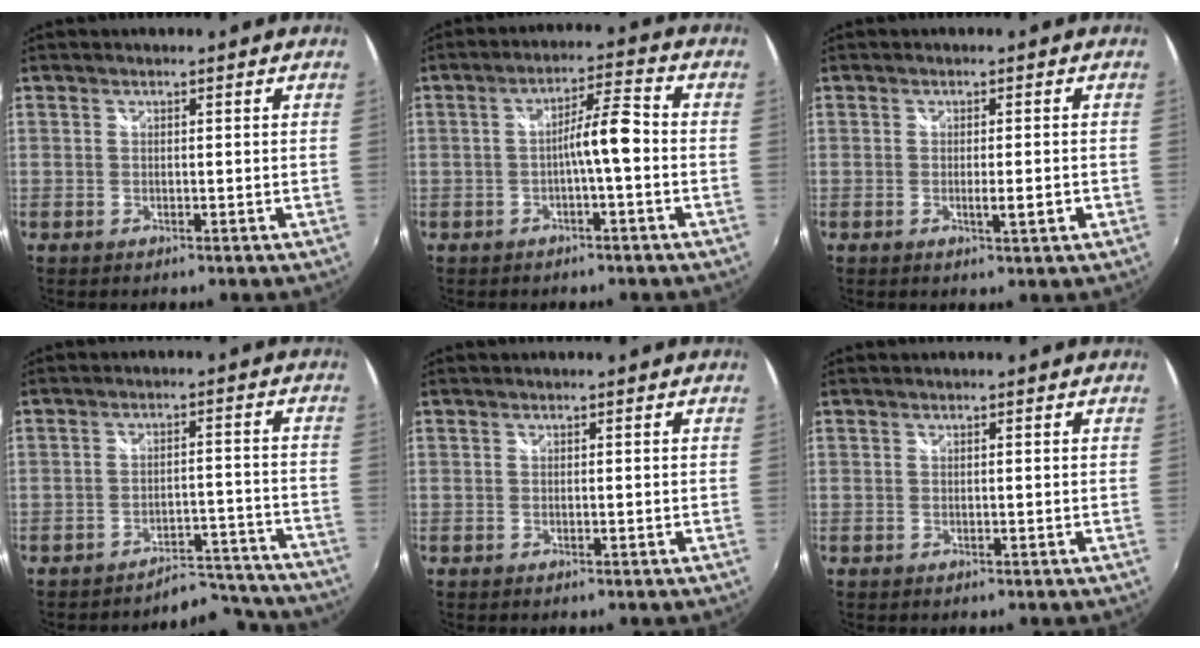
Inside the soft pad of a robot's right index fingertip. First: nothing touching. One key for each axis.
{"total": 5.7, "fx": -1.5, "fy": 0.2, "fz": 5.5, "tx": -0.100, "ty": 0.010, "tz": -0.025}
{"total": 3.2, "fx": -0.8, "fy": 0.3, "fz": 3.1, "tx": -0.048, "ty": -0.006, "tz": -0.011}
{"total": 12.9, "fx": -12.5, "fy": 3.0, "fz": 0.9, "tx": -0.005, "ty": 0.040, "tz": -0.152}
{"total": 0.5, "fx": 0.0, "fy": 0.0, "fz": 0.5, "tx": -0.007, "ty": 0.001, "tz": -0.002}
{"total": 0.0}